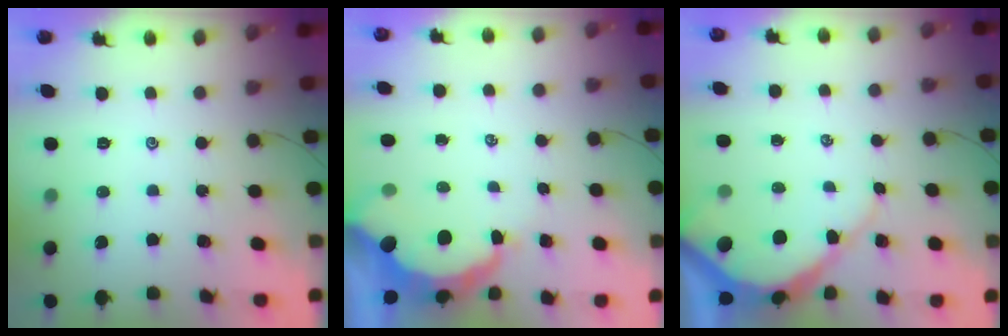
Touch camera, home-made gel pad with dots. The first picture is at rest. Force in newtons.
{"total": 9.6, "press": 9.5, "slide": 0.9}
{"total": 7.9, "press": 7.9, "slide": 0.8}